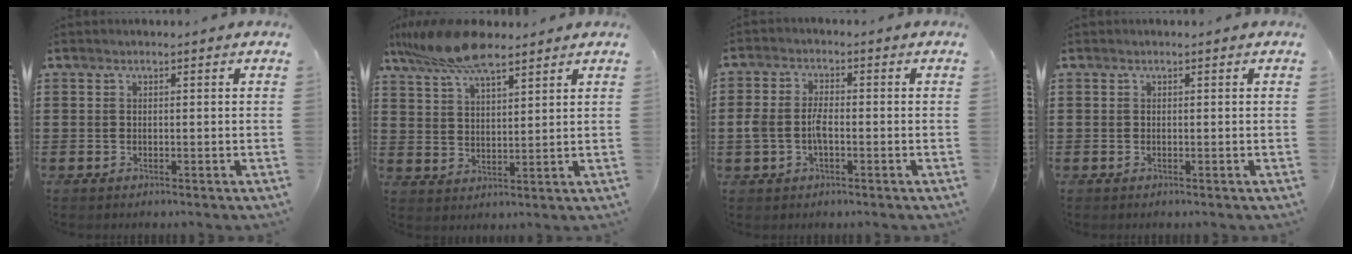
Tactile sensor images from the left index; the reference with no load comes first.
{"total": 9.5, "force": [7.6, 2.2, 5.3], "torque": [-0.121, -0.011, 0.141]}
{"total": 4.4, "force": [-1.0, 2.3, 3.6], "torque": [-0.087, -0.001, -0.022]}
{"total": 0.0}